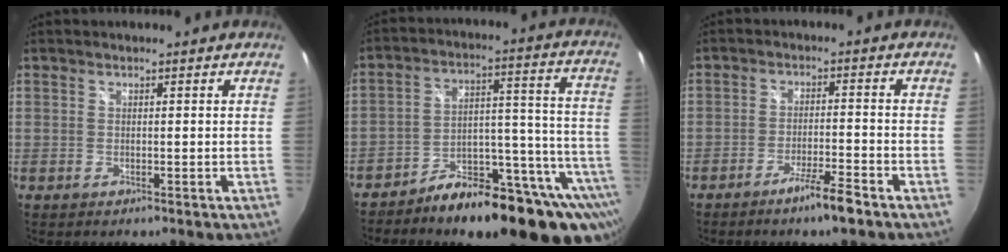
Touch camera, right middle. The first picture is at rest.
{"total": 22.8, "force": [-17.4, 7.3, 12.9], "torque": [-0.130, 0.013, -0.241]}
{"total": 5.3, "force": [-4.0, -0.1, 3.5], "torque": [-0.076, -0.002, -0.069]}